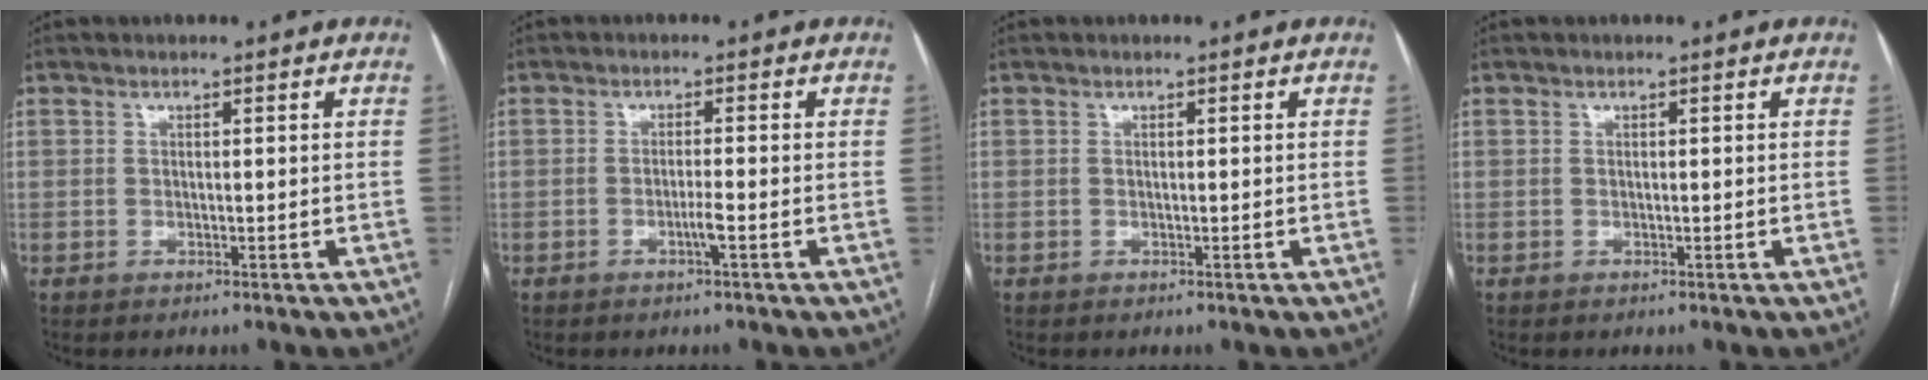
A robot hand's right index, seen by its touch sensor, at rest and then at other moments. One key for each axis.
{"total": 1.8, "fx": -0.9, "fy": -0.3, "fz": 1.6, "tx": -0.031, "ty": -0.002, "tz": -0.018}
{"total": 0.0}
{"total": 0.0}